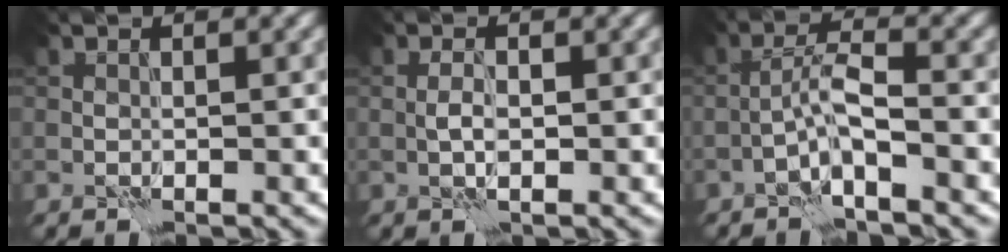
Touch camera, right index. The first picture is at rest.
{"total": 1.6, "force": [-0.2, 0.6, 1.4], "torque": [-0.030, 0.001, -0.005]}
{"total": 3.3, "force": [-1.5, 0.5, 2.9], "torque": [-0.056, 0.013, -0.036]}